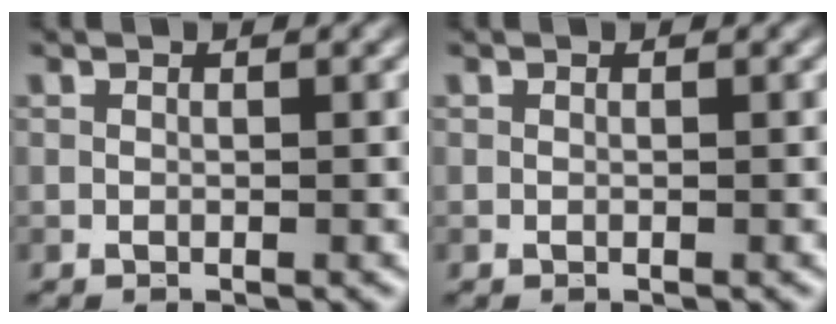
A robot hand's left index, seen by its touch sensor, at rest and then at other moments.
{"total": 0.0}